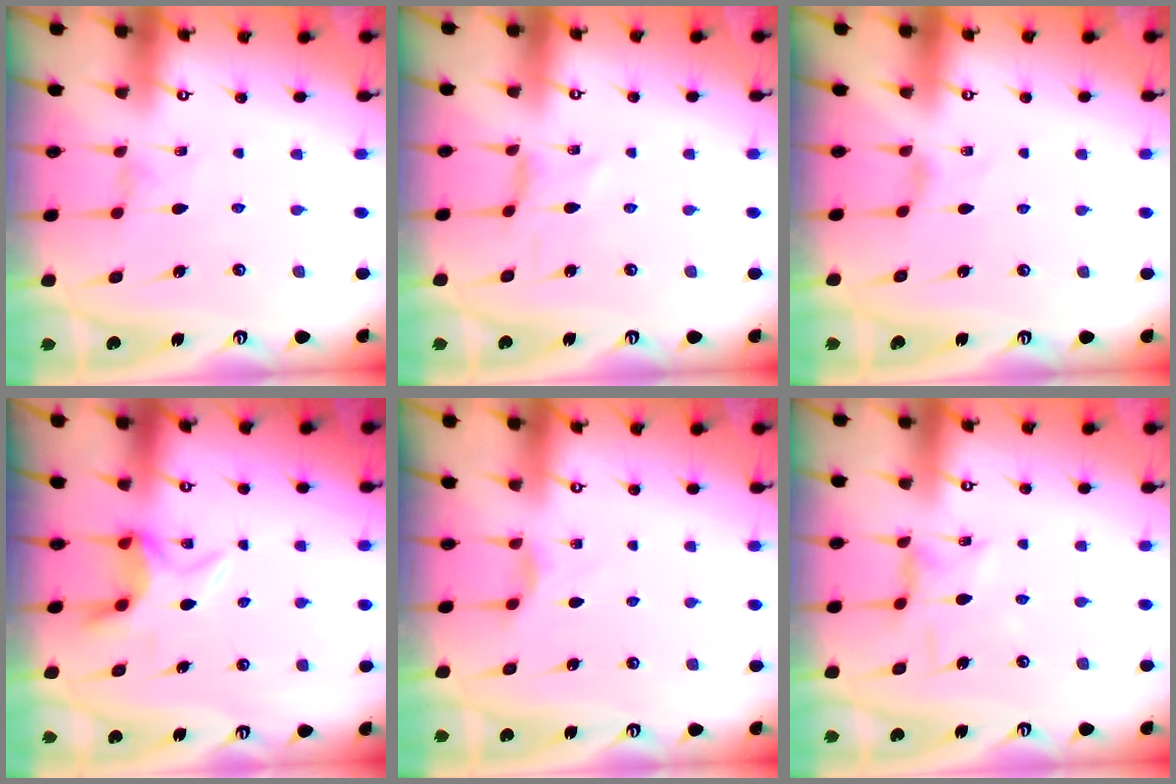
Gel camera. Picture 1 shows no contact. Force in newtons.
{"total": 0.0}
{"total": 0.6, "press": 0.6, "slide": 0.2}
{"total": 6.0, "press": 5.9, "slide": 1.4}
{"total": 2.6, "press": 2.6, "slide": 0.4}
{"total": 3.7, "press": 3.6, "slide": 0.3}